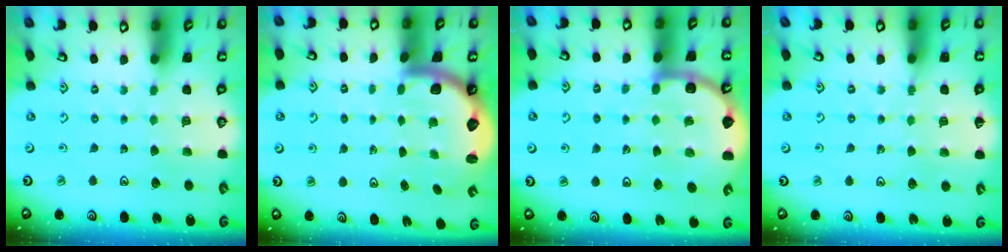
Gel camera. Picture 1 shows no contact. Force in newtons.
{"total": 2.8, "press": 2.8, "slide": 0.5}
{"total": 8.3, "press": 7.7, "slide": 2.9}
{"total": 5.1, "press": 4.9, "slide": 1.6}